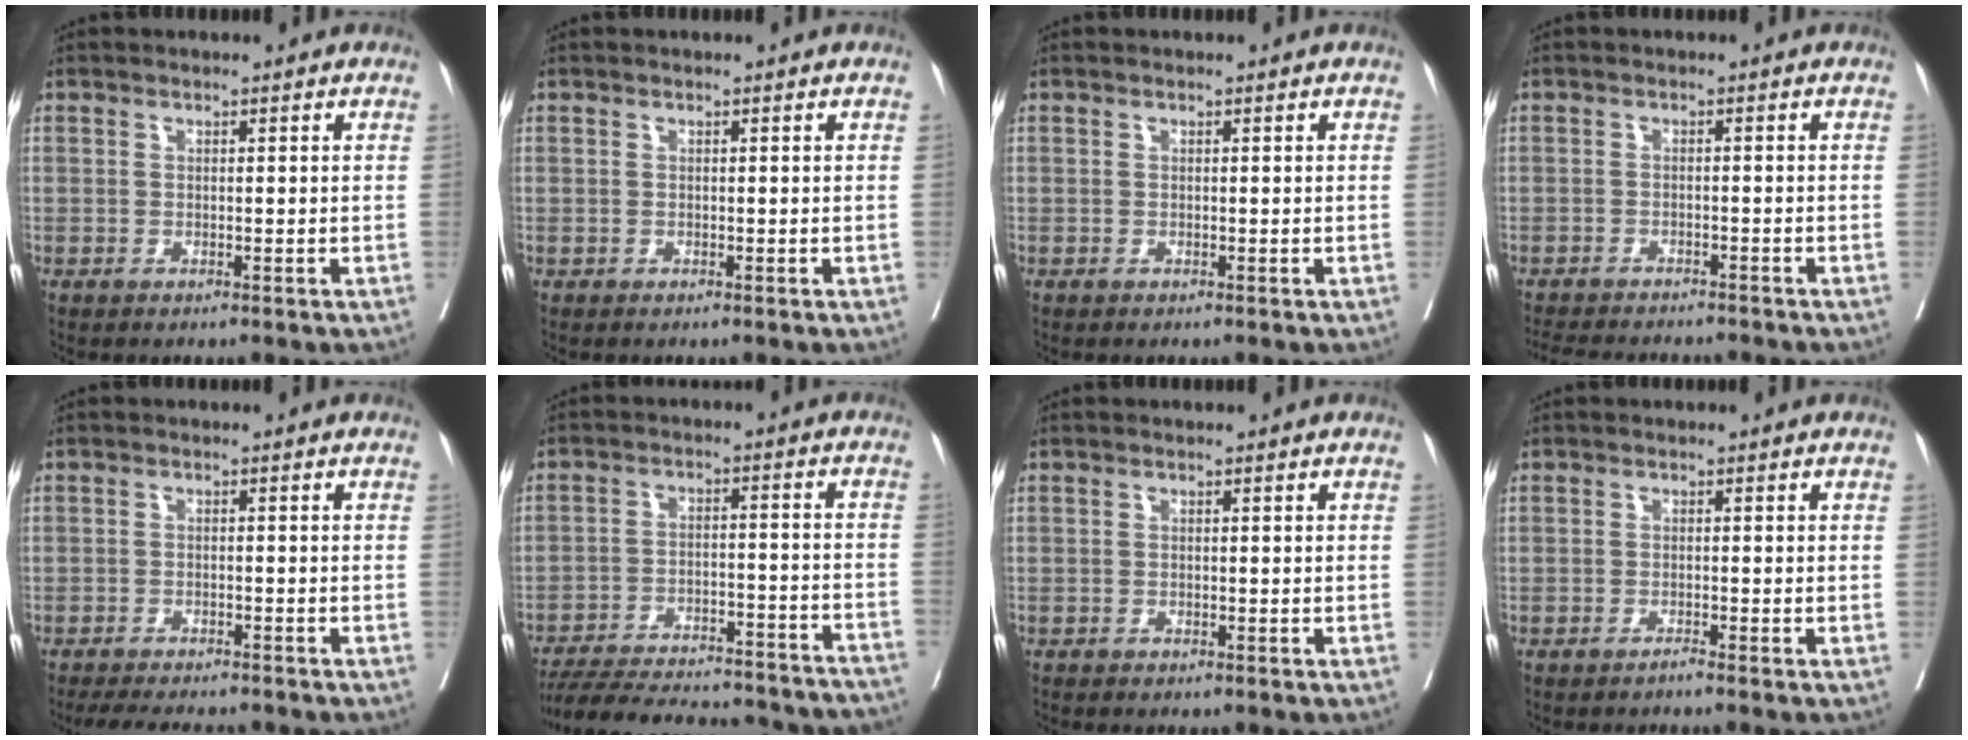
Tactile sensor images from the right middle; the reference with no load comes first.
{"total": 0.0}
{"total": 0.0}
{"total": 10.8, "force": [-9.9, 2.0, 3.9], "torque": [-0.065, -0.007, -0.133]}
{"total": 8.2, "force": [-7.4, 1.6, 3.2], "torque": [-0.041, -0.009, -0.103]}
{"total": 29.7, "force": [-27.0, 5.0, 11.4], "torque": [-0.158, -0.030, -0.357]}
{"total": 1.0, "force": [-0.8, 0.4, 0.4], "torque": [-0.009, -0.001, -0.010]}
{"total": 0.7, "force": [-0.6, -0.2, 0.2], "torque": [-0.003, 0.001, -0.013]}